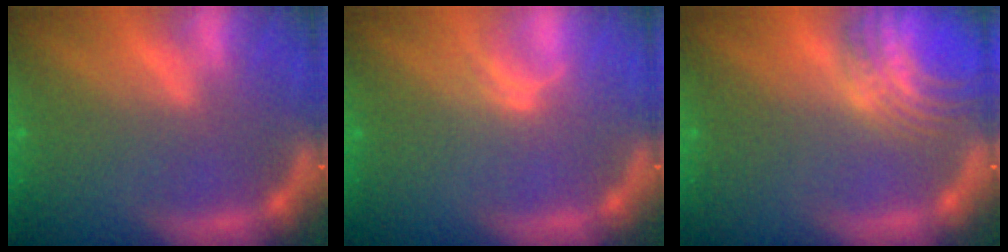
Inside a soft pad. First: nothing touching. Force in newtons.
{"total": 1.0}
{"total": 7.5}